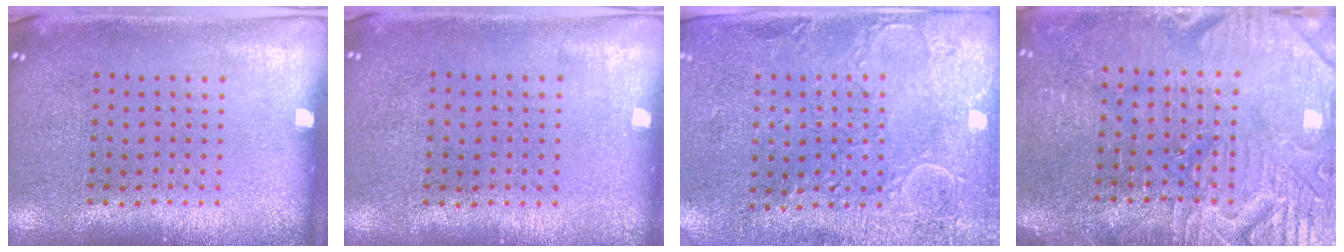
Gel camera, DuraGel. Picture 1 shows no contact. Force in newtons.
{"total": 0.0}
{"total": 2.7, "press": 2.4, "slide": 1.2}
{"total": 4.0, "press": 3.8, "slide": 1.3}